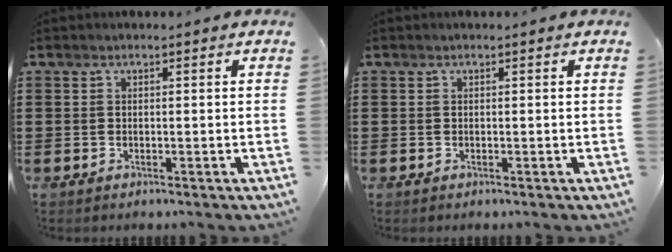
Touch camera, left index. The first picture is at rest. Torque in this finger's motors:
{"motor_torque": [0.01, 0.08, -0.03, -0.01]}